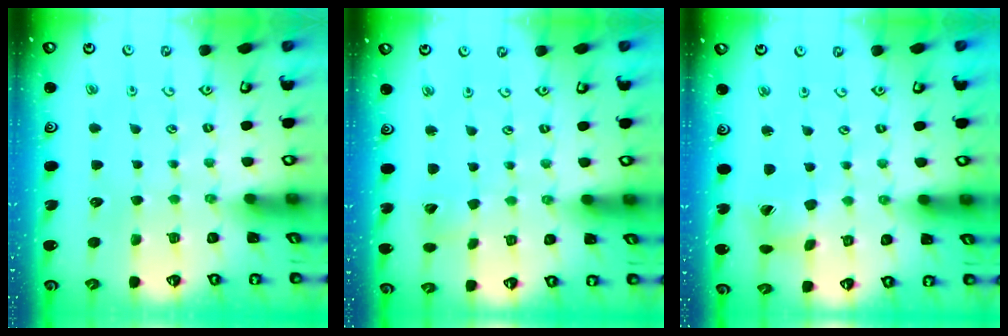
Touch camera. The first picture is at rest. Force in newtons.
{"total": 2.4, "press": 2.4, "slide": 0.2}
{"total": 4.8, "press": 4.8, "slide": 0.5}